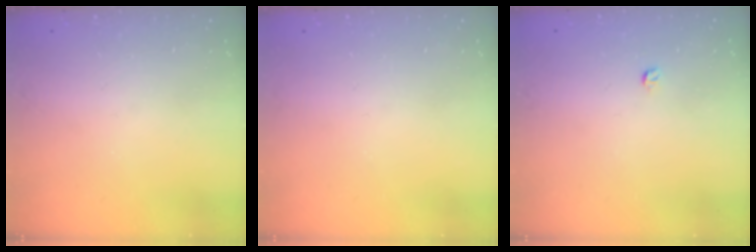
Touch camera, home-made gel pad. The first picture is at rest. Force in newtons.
{"total": 0.0}
{"total": 3.0, "press": 2.9, "slide": 0.4}